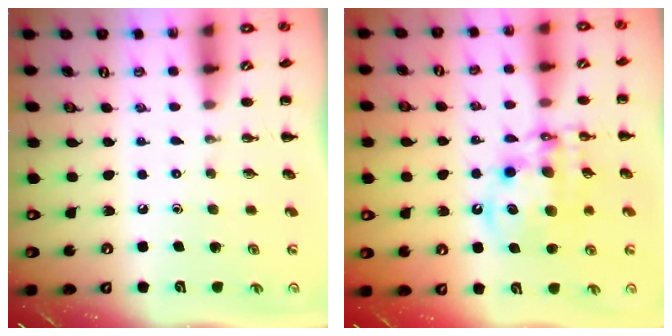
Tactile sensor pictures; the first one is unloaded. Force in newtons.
{"total": 12.8, "press": 12.4, "slide": 3.2}